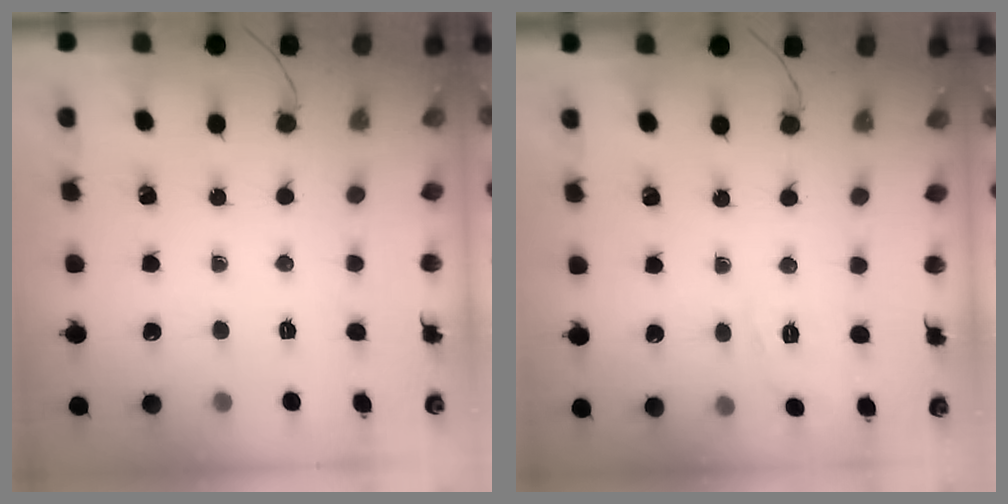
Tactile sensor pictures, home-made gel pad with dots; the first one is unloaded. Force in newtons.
{"total": 2.2, "press": 1.2, "slide": 1.8}